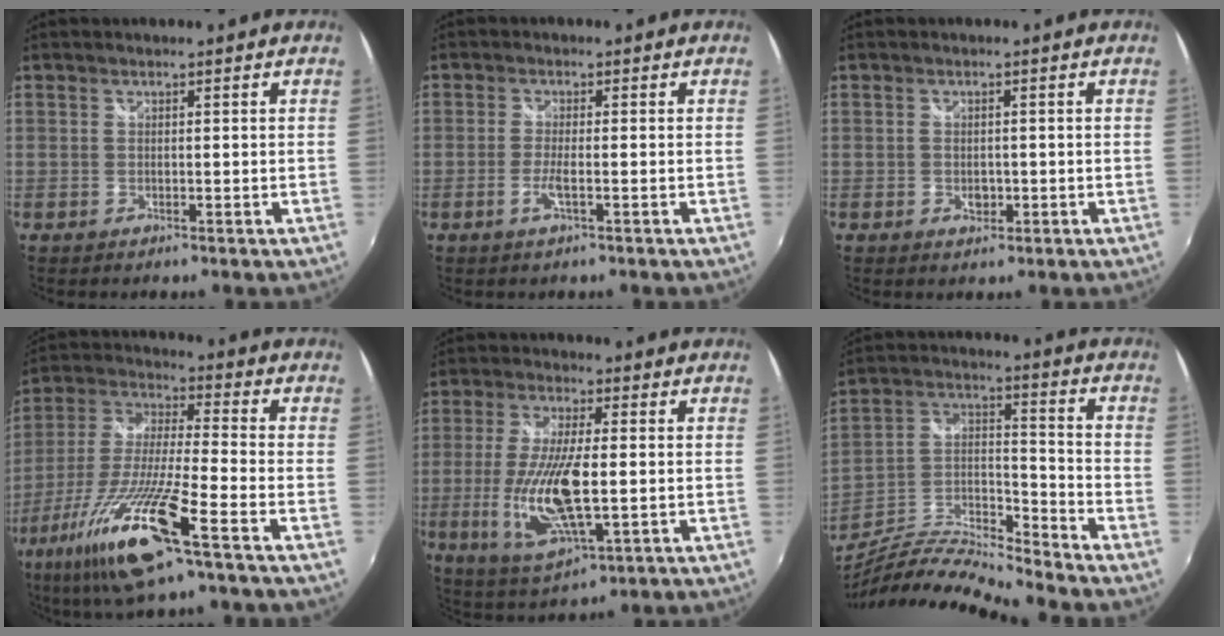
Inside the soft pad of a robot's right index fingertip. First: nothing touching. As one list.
[{"total": 2.4, "force": [-0.9, 0.1, 2.2], "torque": [-0.050, -0.005, -0.019]}, {"total": 2.0, "force": [-0.4, 1.5, 1.2], "torque": [-0.018, -0.001, -0.007]}, {"total": 18.4, "force": [-10.0, 1.3, 15.4], "torque": [-0.322, -0.035, -0.194]}, {"total": 14.8, "force": [-1.8, 4.8, 13.9], "torque": [-0.281, -0.018, -0.027]}, {"total": 13.4, "force": [-11.6, 1.0, 6.6], "torque": [-0.139, -0.001, -0.227]}]